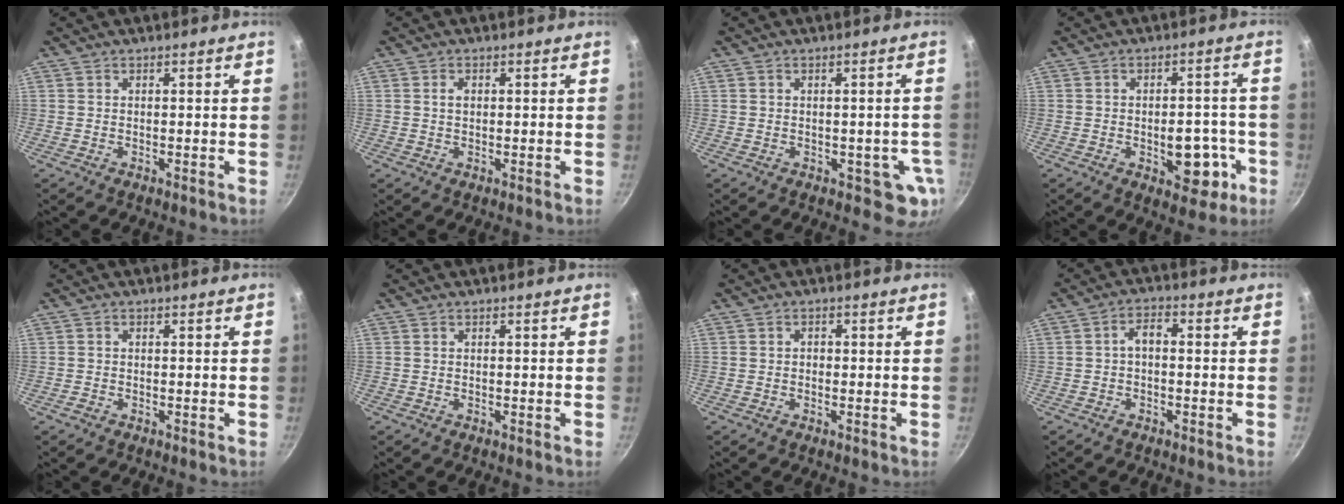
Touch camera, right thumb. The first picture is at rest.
{"total": 1.5, "force": [0.2, 1.0, 1.1], "torque": [-0.016, 0.003, 0.005]}
{"total": 5.1, "force": [-1.1, 3.5, 3.5], "torque": [-0.010, 0.009, -0.009]}
{"total": 9.9, "force": [-2.9, 5.7, 7.5], "torque": [-0.064, 0.019, -0.031]}
{"total": 0.9, "force": [-0.5, 0.7, 0.2], "torque": [-0.005, 0.003, -0.010]}
{"total": 0.0}
{"total": 1.1, "force": [-0.2, 0.9, 0.6], "torque": [-0.008, 0.004, -0.004]}
{"total": 3.3, "force": [-0.5, 1.9, 2.7], "torque": [-0.042, 0.019, -0.013]}